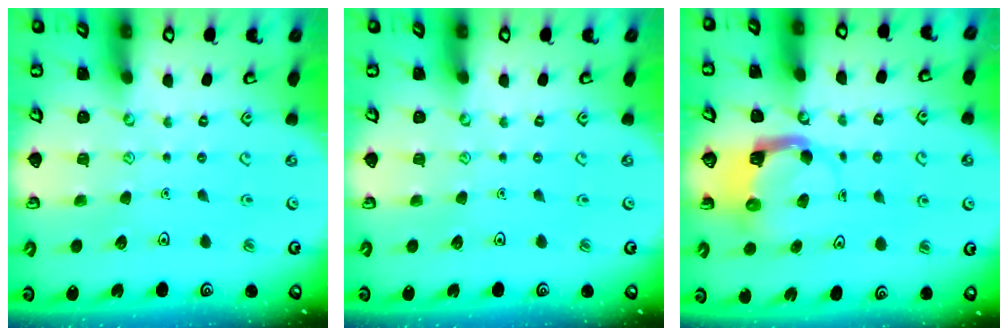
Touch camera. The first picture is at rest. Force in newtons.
{"total": 0.0}
{"total": 4.0, "press": 4.0, "slide": 0.2}